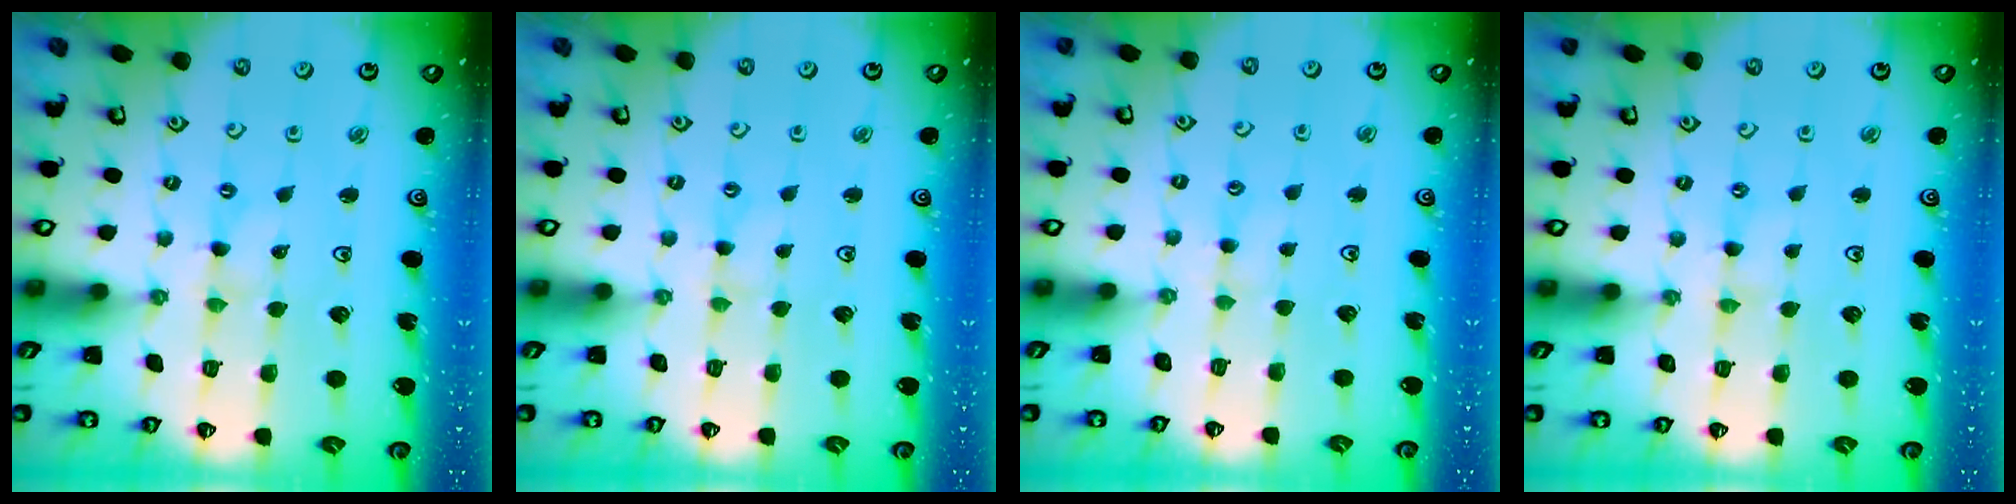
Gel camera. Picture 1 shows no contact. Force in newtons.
{"total": 1.3, "press": 1.3, "slide": 0.3}
{"total": 1.8, "press": 1.8, "slide": 0.3}
{"total": 1.1, "press": 1.1, "slide": 0.2}